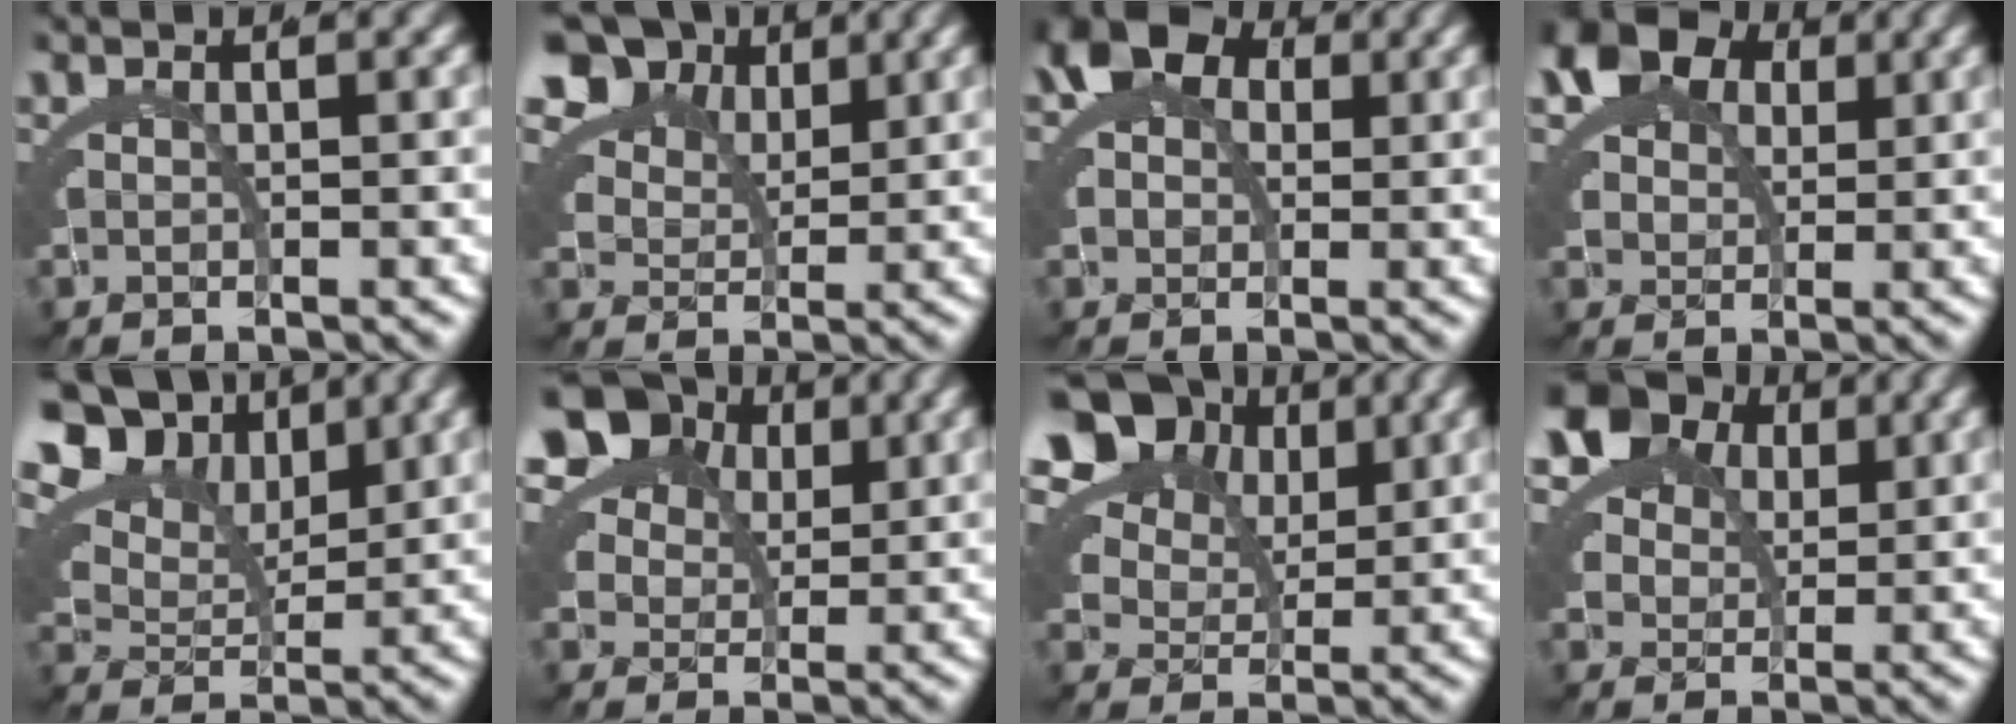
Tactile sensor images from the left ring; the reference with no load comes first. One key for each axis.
{"total": 9.3, "fx": 5.2, "fy": 5.9, "fz": 5.0, "tx": -0.095, "ty": 0.009, "tz": 0.082}
{"total": 9.1, "fx": 3.1, "fy": 7.0, "fz": 5.0, "tx": -0.106, "ty": 0.006, "tz": 0.038}
{"total": 9.9, "fx": 4.7, "fy": 7.0, "fz": 5.1, "tx": -0.111, "ty": -0.001, "tz": 0.077}
{"total": 12.6, "fx": 6.3, "fy": 8.5, "fz": 6.9, "tx": -0.135, "ty": 0.022, "tz": 0.088}
{"total": 11.1, "fx": 4.1, "fy": 7.9, "fz": 6.6, "tx": -0.146, "ty": -0.007, "tz": 0.068}
{"total": 12.1, "fx": 5.0, "fy": 8.4, "fz": 7.1, "tx": -0.140, "ty": 0.010, "tz": 0.074}
{"total": 10.1, "fx": 4.2, "fy": 7.4, "fz": 5.5, "tx": -0.133, "ty": -0.007, "tz": 0.071}